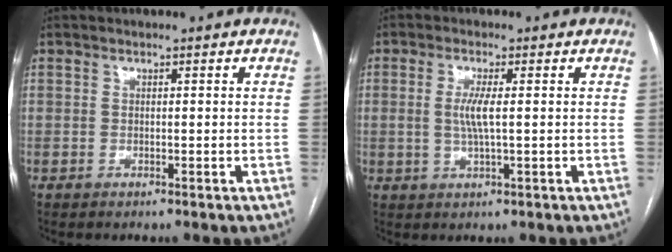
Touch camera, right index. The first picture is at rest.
{"total": 3.7, "force": [0.3, 0.3, 3.7], "torque": [-0.079, -0.004, 0.005]}